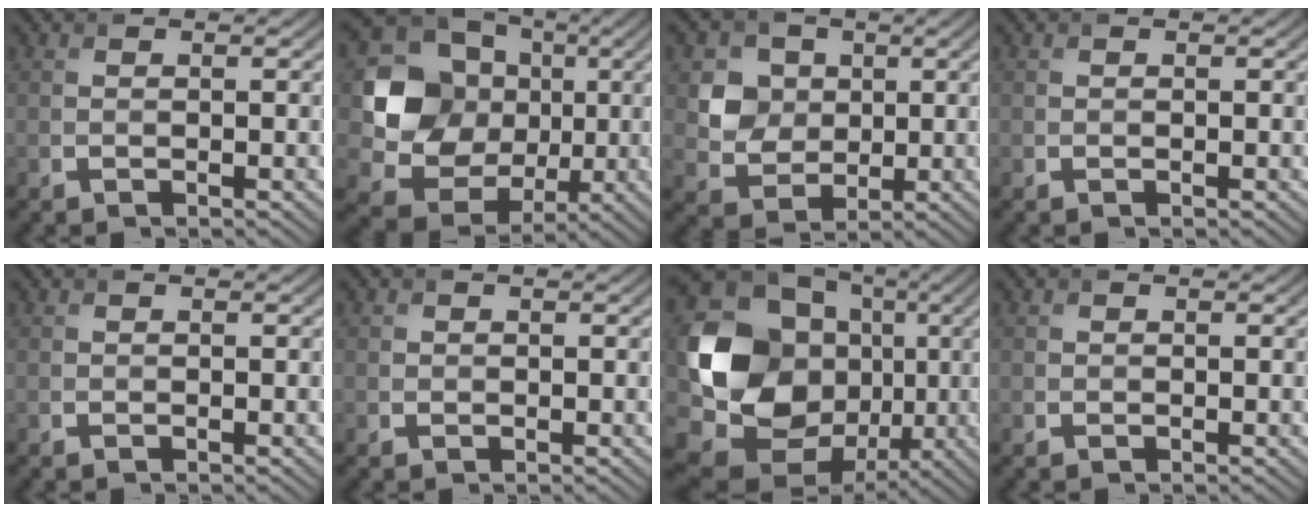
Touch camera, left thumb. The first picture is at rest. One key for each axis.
{"total": 15.5, "fx": 1.6, "fy": 13.7, "fz": 7.0, "tx": -0.184, "ty": -0.010, "tz": 0.030}
{"total": 5.7, "fx": 1.3, "fy": 5.1, "fz": 2.2, "tx": -0.060, "ty": -0.009, "tz": 0.017}
{"total": 0.0}
{"total": 0.0}
{"total": 0.5, "fx": 0.1, "fy": 0.5, "fz": 0.1, "tx": 0.001, "ty": -0.003, "tz": -0.001}
{"total": 18.6, "fx": 0.5, "fy": 15.3, "fz": 10.6, "tx": -0.220, "ty": -0.037, "tz": 0.030}
{"total": 0.0}